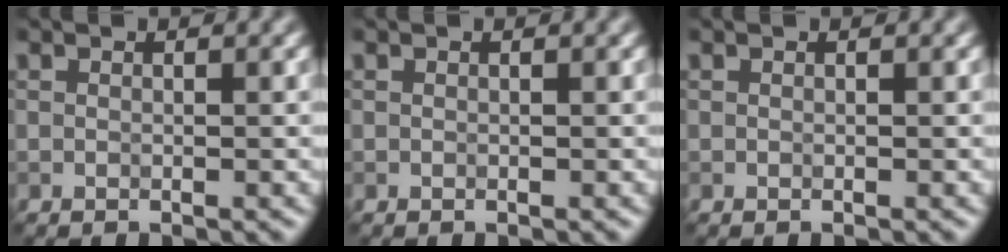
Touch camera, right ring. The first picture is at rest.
{"total": 0.0}
{"total": 0.0}